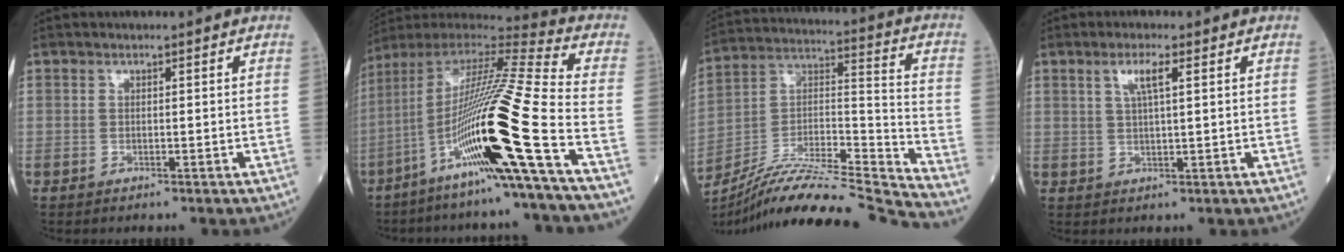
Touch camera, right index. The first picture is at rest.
{"total": 23.3, "force": [-9.2, -1.5, 21.4], "torque": [-0.401, -0.028, -0.175]}
{"total": 22.7, "force": [-21.1, -1.7, 8.4], "torque": [-0.164, 0.005, -0.354]}
{"total": 3.4, "force": [1.5, 0.2, 3.1], "torque": [-0.062, 0.004, 0.029]}